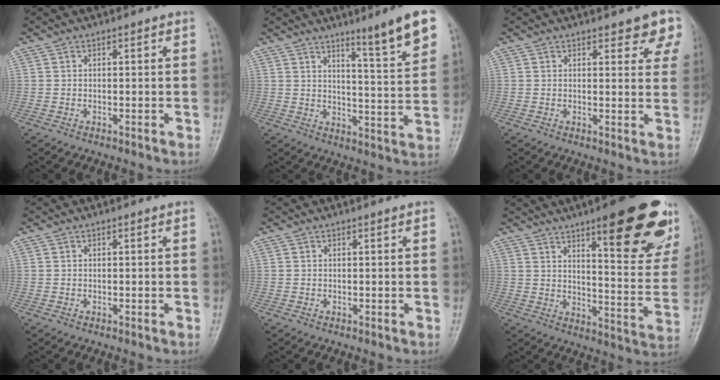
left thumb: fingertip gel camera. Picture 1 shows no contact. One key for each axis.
{"total": 11.3, "fx": 7.3, "fy": 0.5, "fz": 8.7, "tx": -0.116, "ty": -0.048, "tz": 0.107}
{"total": 6.7, "fx": 4.7, "fy": 2.6, "fz": 4.0, "tx": -0.014, "ty": -0.019, "tz": 0.044}
{"total": 0.0}
{"total": 0.0}
{"total": 24.0, "fx": 13.5, "fy": 6.1, "fz": 18.9, "tx": -0.206, "ty": -0.061, "tz": 0.186}